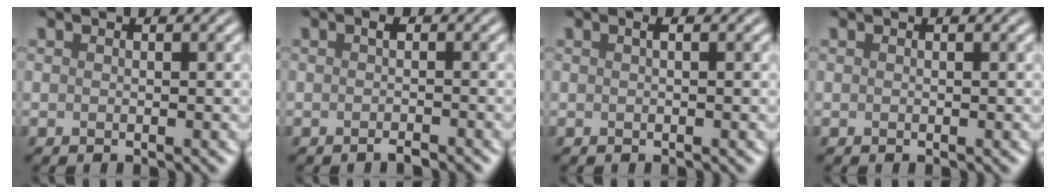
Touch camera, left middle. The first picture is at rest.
{"total": 1.3, "force": [-0.7, 0.5, 1.0], "torque": [-0.016, -0.001, -0.013]}
{"total": 0.6, "force": [0.2, 0.1, 0.6], "torque": [-0.013, 0.005, 0.003]}
{"total": 0.0}